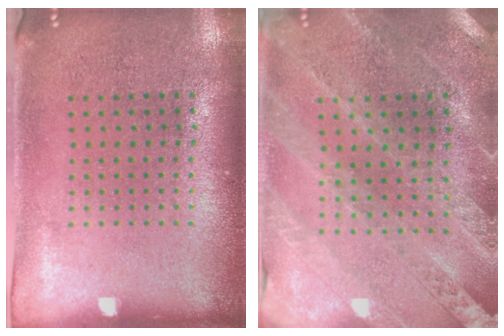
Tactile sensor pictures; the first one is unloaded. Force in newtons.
{"total": 1.0, "press": 1.0, "slide": 0.3}